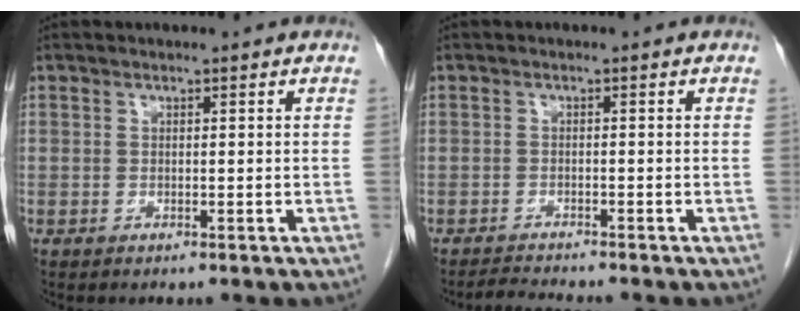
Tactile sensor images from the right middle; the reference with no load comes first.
{"total": 3.0, "force": [-2.9, -0.6, 0.6], "torque": [-0.017, -0.017, -0.050]}